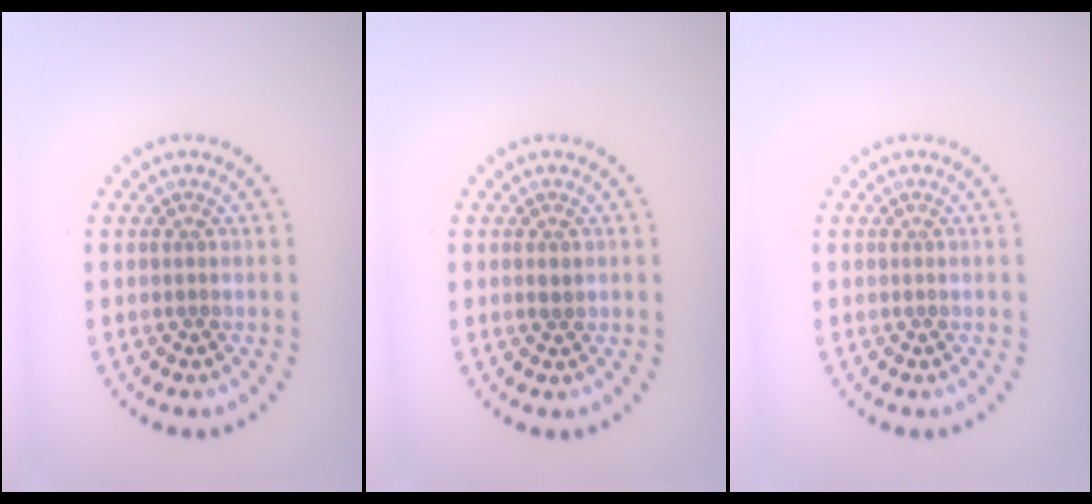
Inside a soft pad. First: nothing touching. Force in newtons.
{"total": 0.8, "press": 0.8, "slide": 0.1}
{"total": 0.0}